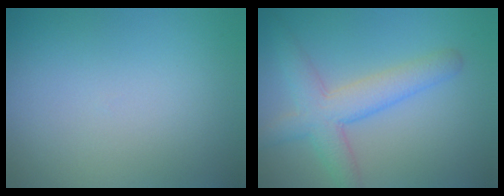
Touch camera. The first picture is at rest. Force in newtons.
{"total": 4.7, "press": 4.7, "slide": 0.2}